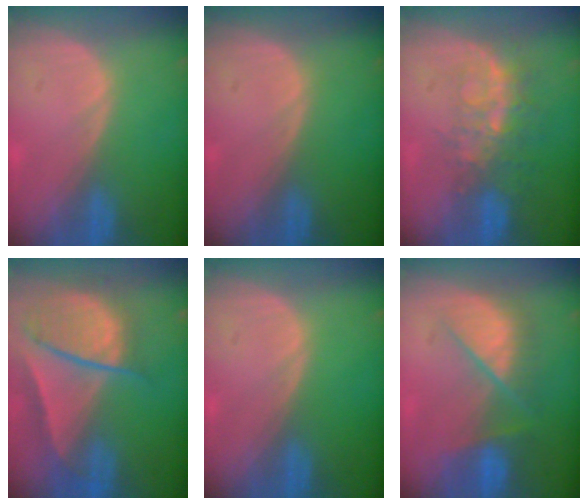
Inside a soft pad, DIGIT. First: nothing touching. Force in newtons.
{"total": 0.0}
{"total": 8.3, "press": 6.9, "slide": 4.7}
{"total": 9.5, "press": 8.2, "slide": 4.8}
{"total": 0.0}
{"total": 7.4, "press": 7.3, "slide": 1.3}